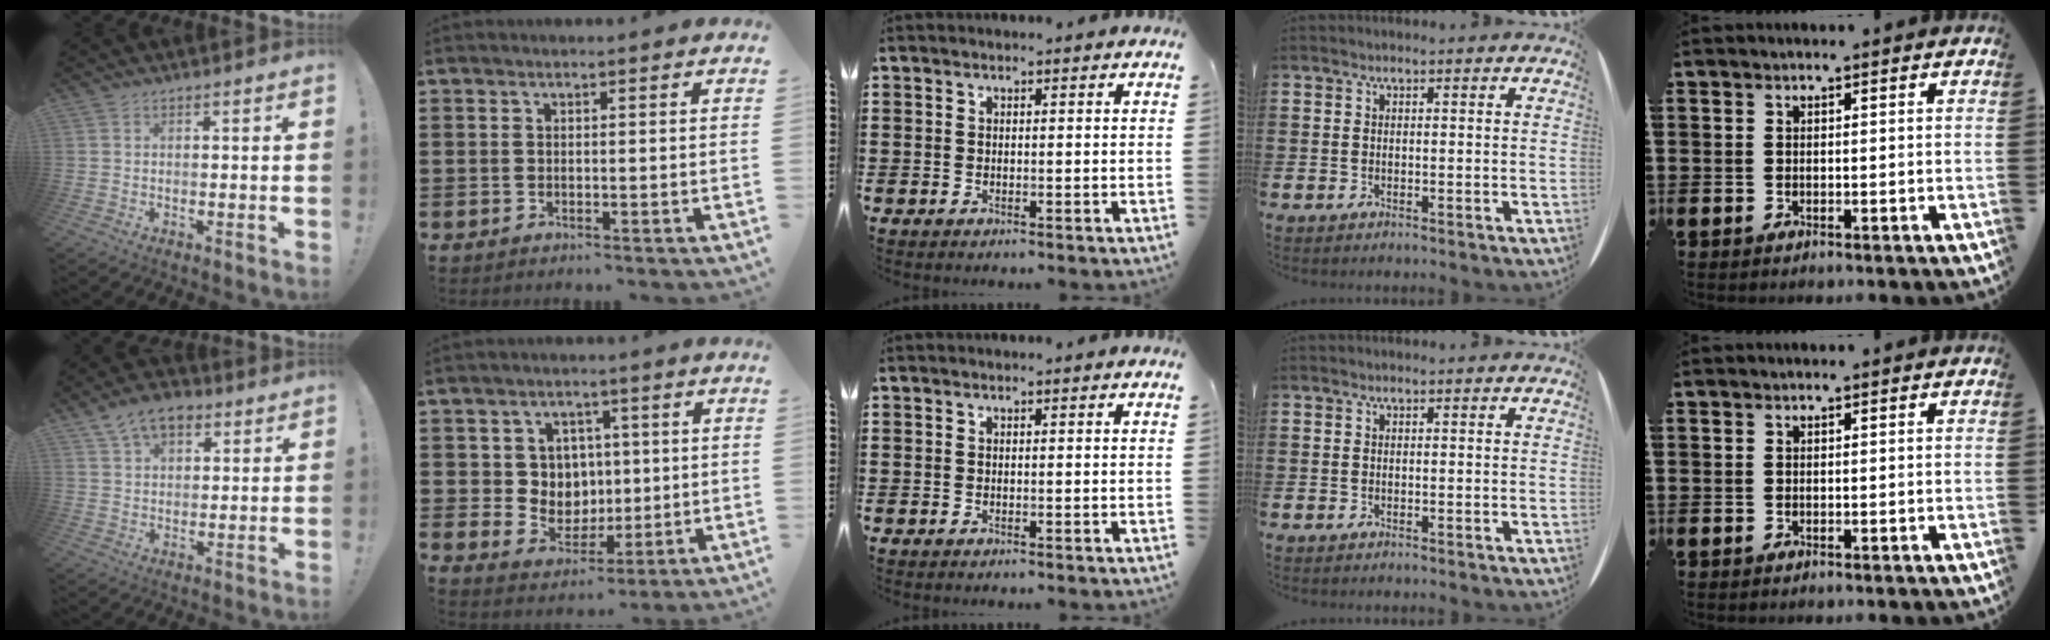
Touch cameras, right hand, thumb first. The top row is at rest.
{"thumb": {"total": 9.1, "force": [5.5, 5.4, 4.8], "torque": [-0.076, -0.015, 0.105]}, "index": {"total": 5.9, "force": [1.8, 5.5, 1.1], "torque": [-0.045, 0.007, 0.032]}}